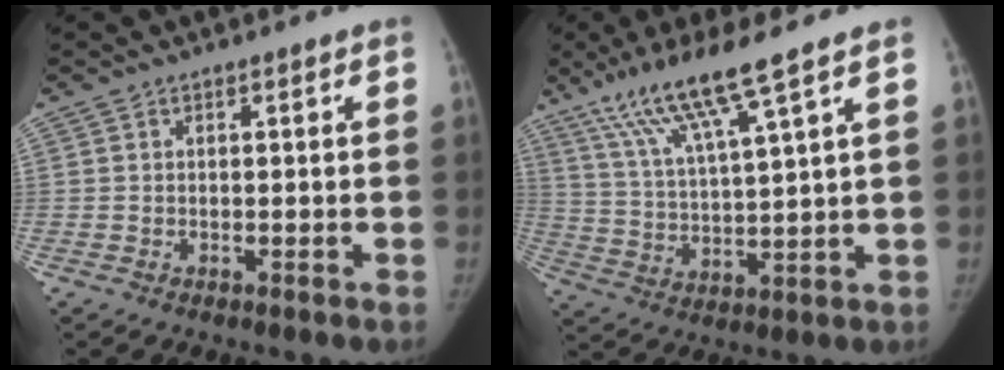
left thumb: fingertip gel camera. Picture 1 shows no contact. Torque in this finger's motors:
{"motor_torque": [0.68, -0.46, 1.30, -1.33, 0.18]}